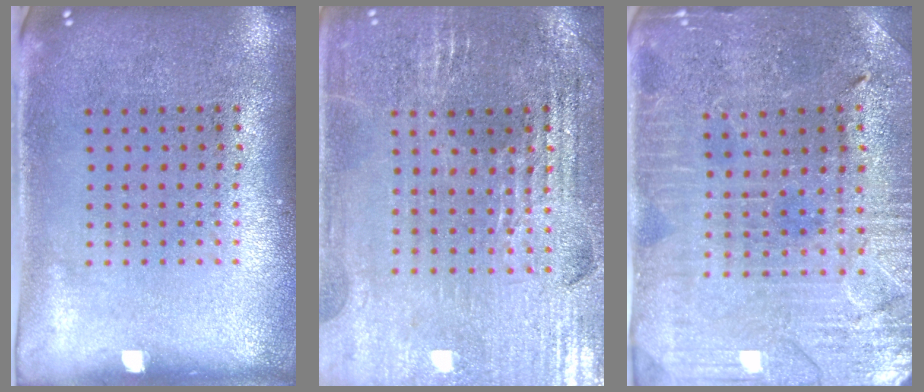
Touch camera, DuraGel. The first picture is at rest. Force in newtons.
{"total": 2.9, "press": 2.8, "slide": 0.5}
{"total": 1.5, "press": 1.4, "slide": 0.2}